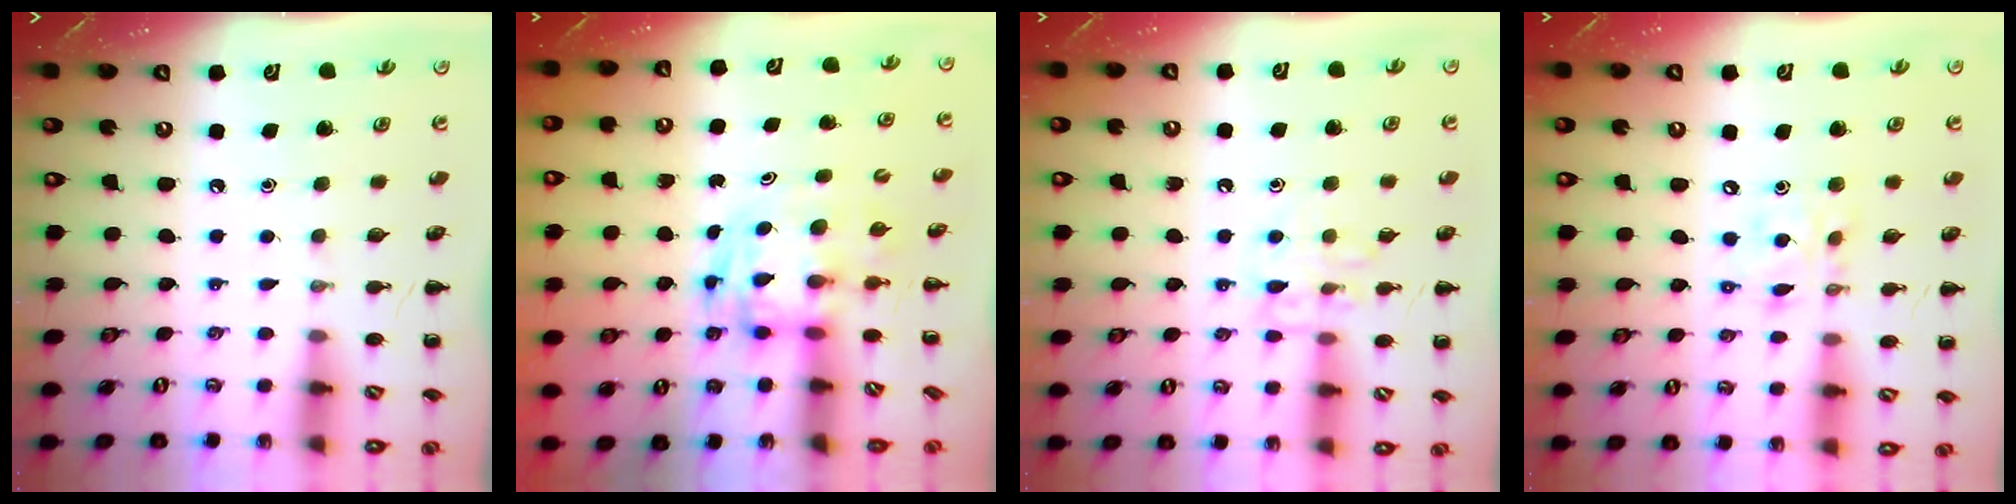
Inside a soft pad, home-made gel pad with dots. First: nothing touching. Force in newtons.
{"total": 3.4, "press": 3.4, "slide": 0.6}
{"total": 9.4, "press": 9.4, "slide": 0.8}
{"total": 10.2, "press": 10.0, "slide": 2.2}